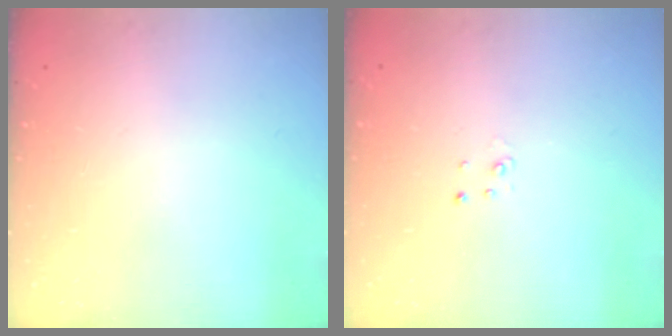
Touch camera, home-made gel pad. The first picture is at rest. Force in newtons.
{"total": 2.0, "press": 2.0, "slide": 0.2}